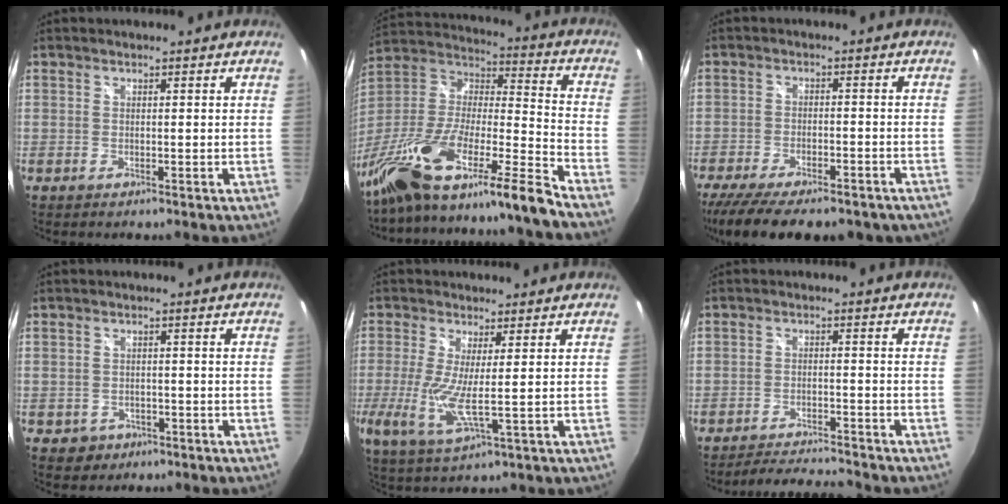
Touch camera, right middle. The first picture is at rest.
{"total": 26.8, "force": [-19.4, 2.0, 18.4], "torque": [-0.295, -0.049, -0.338]}
{"total": 18.1, "force": [-14.2, 5.9, 9.5], "torque": [-0.196, -0.040, -0.202]}
{"total": 3.5, "force": [-1.6, 3.0, 0.8], "torque": [-0.026, 0.004, -0.017]}
{"total": 8.3, "force": [-0.4, 1.0, 8.2], "torque": [-0.176, -0.018, -0.009]}
{"total": 8.0, "force": [-7.7, 0.3, 2.1], "torque": [-0.057, 0.005, -0.119]}